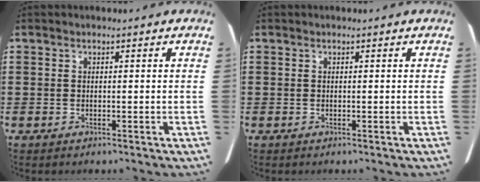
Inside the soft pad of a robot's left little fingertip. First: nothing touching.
{"total": 0.0}